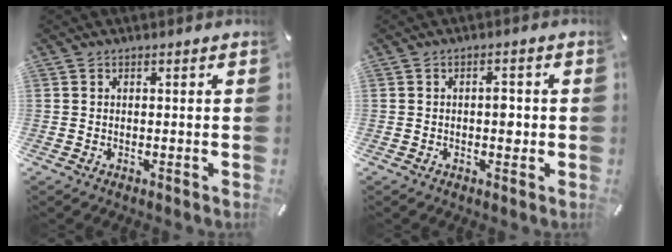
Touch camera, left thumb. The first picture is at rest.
{"total": 3.1, "force": [-0.2, 1.8, 2.4], "torque": [-0.030, -0.001, -0.008]}